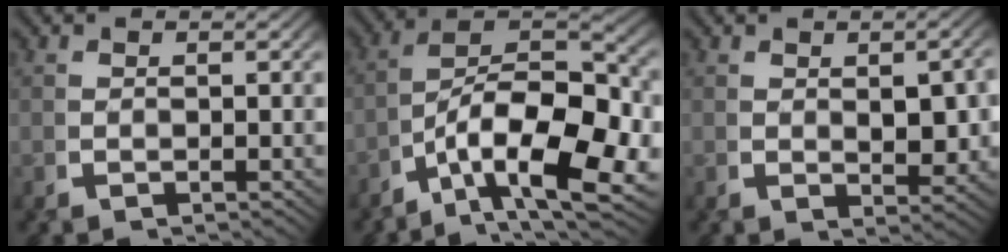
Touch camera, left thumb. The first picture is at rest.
{"total": 14.8, "force": [-2.0, 9.3, 11.3], "torque": [-0.183, -0.044, -0.019]}
{"total": 2.7, "force": [0.4, 1.2, 2.3], "torque": [-0.029, -0.007, 0.013]}